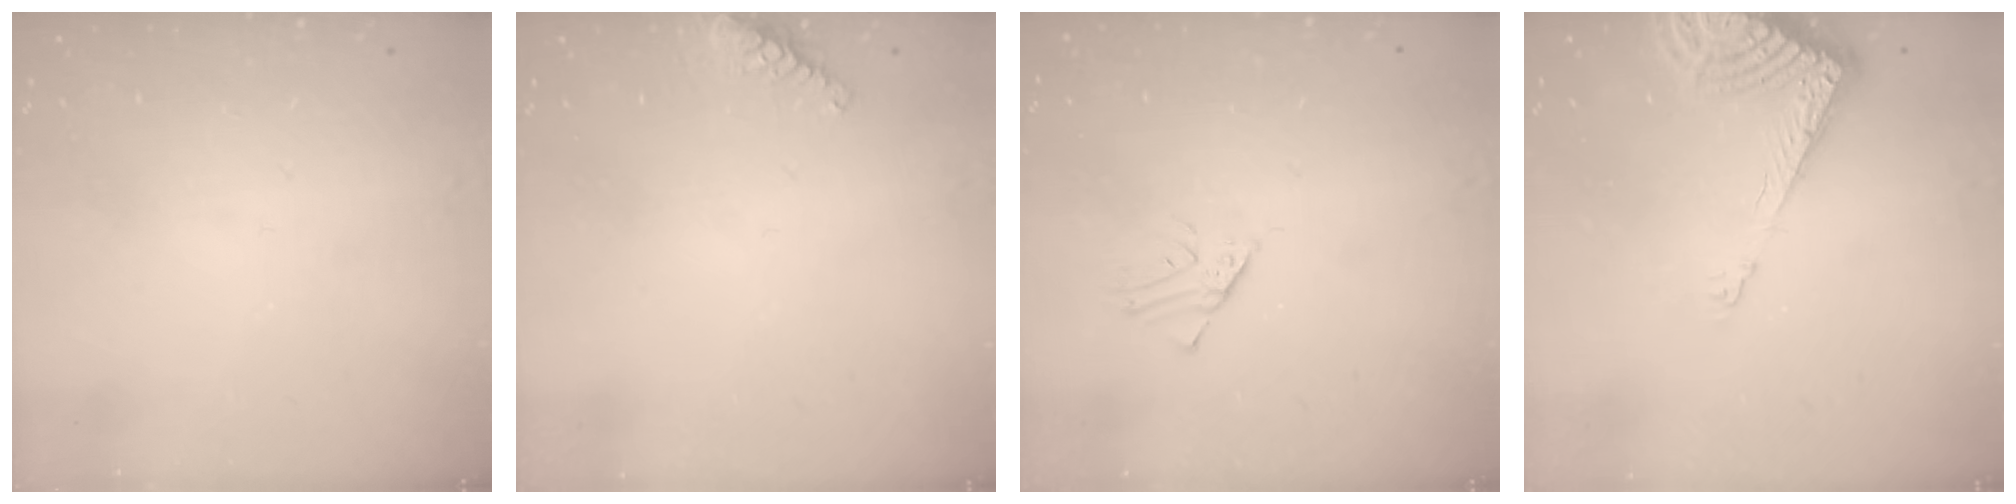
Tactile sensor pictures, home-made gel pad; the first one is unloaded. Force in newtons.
{"total": 5.5, "press": 5.5, "slide": 0.5}
{"total": 1.6, "press": 1.6, "slide": 0.1}
{"total": 9.2, "press": 9.2, "slide": 0.7}